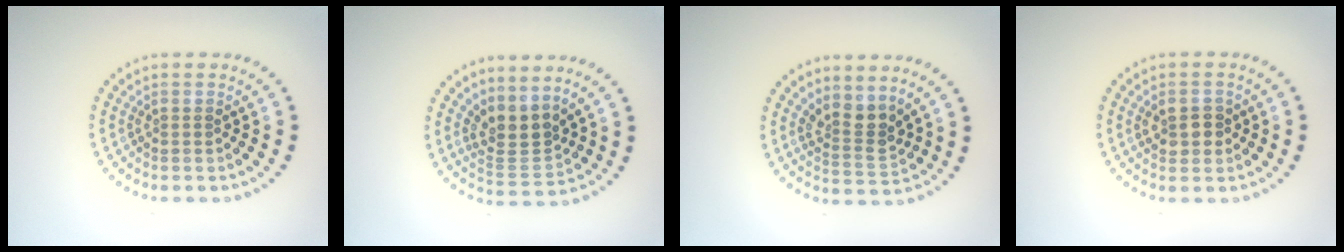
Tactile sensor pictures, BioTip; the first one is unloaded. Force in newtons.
{"total": 3.2, "press": 2.4, "slide": 2.0}
{"total": 2.8, "press": 2.2, "slide": 1.7}
{"total": 2.4, "press": 2.4, "slide": 0.4}